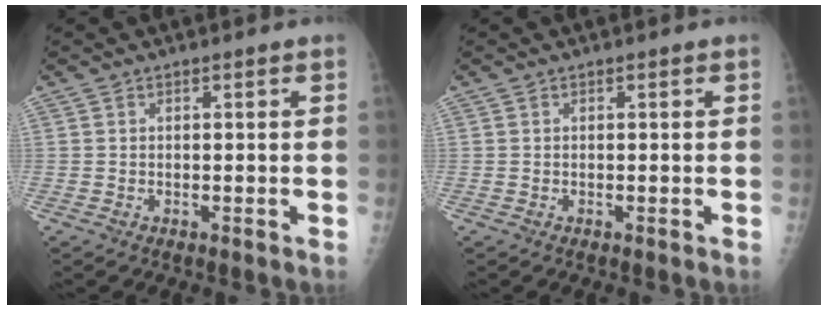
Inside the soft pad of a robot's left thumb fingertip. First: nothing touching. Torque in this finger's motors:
{"motor_torque": [0.00, 0.00, -0.01, -0.01, 0.00]}